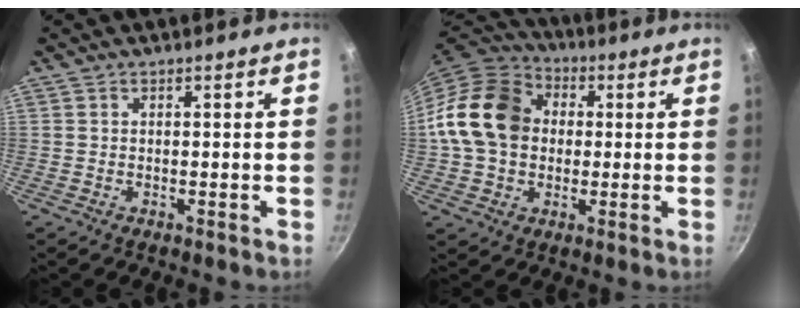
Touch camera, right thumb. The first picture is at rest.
{"total": 17.4, "force": [1.7, 13.8, 10.5], "torque": [-0.172, 0.031, 0.018]}